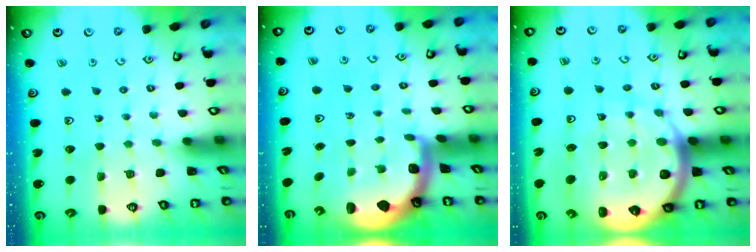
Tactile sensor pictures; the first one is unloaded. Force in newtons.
{"total": 1.7, "press": 1.6, "slide": 0.3}
{"total": 17.4, "press": 17.3, "slide": 2.0}